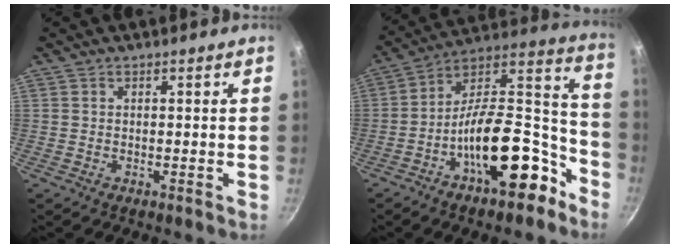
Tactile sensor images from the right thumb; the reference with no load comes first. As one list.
[{"total": 22.4, "force": [-10.8, 10.2, 16.8], "torque": [-0.199, 0.099, -0.175]}]